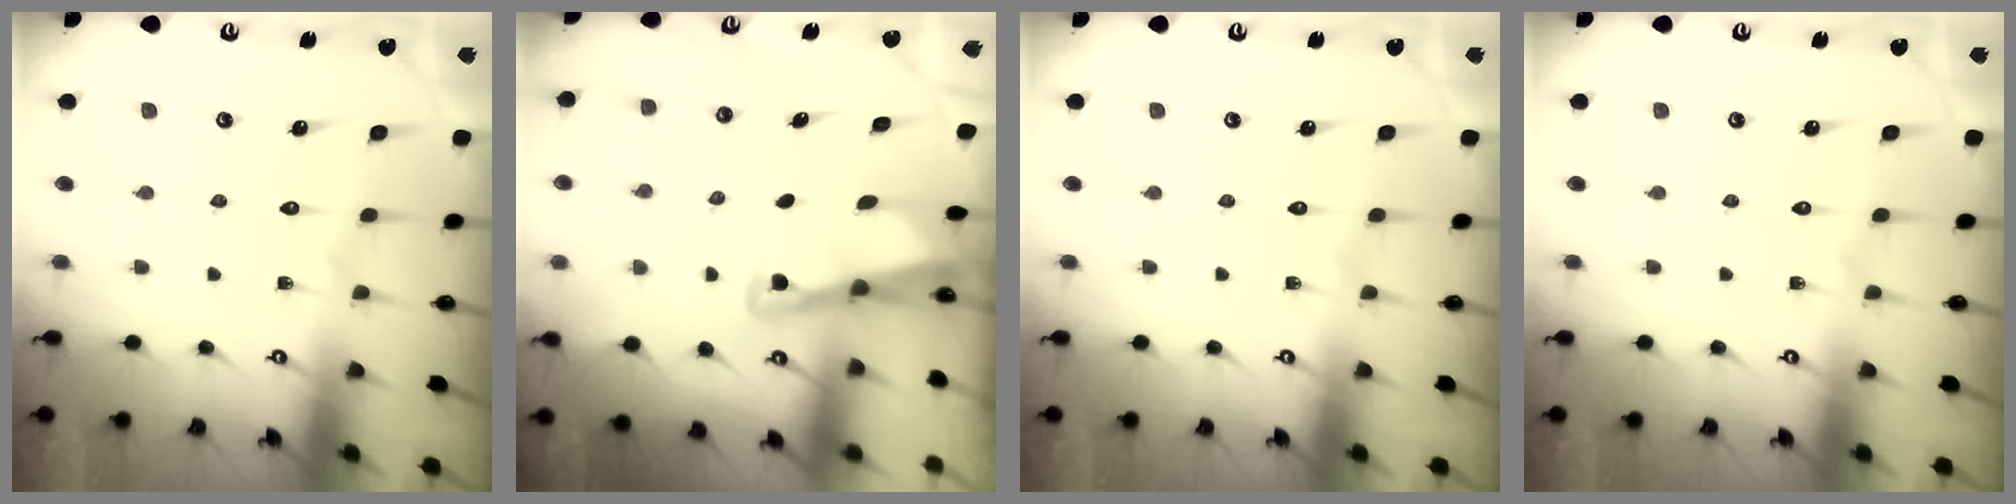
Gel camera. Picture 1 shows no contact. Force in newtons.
{"total": 2.9, "press": 2.9, "slide": 0.4}
{"total": 0.0}
{"total": 0.0}